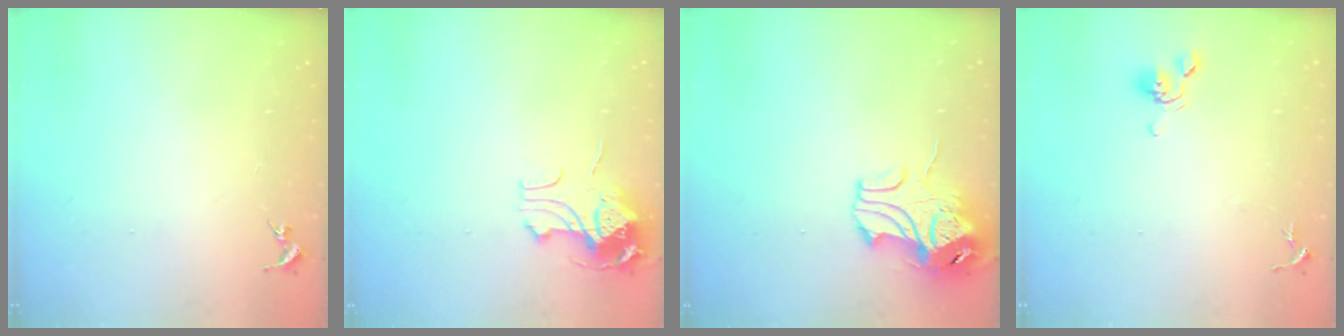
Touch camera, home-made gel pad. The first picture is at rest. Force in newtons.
{"total": 10.6, "press": 10.6, "slide": 0.9}
{"total": 10.5, "press": 10.4, "slide": 1.5}
{"total": 6.9, "press": 6.7, "slide": 1.6}